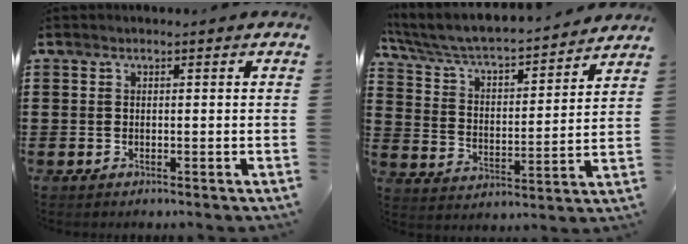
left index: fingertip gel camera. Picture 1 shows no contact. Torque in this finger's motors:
{"motor_torque": [2.14, 0.00, 0.39, 0.21]}